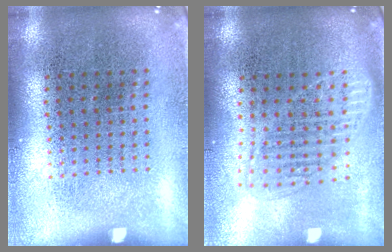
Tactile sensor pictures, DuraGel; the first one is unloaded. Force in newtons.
{"total": 1.6, "press": 1.3, "slide": 0.8}